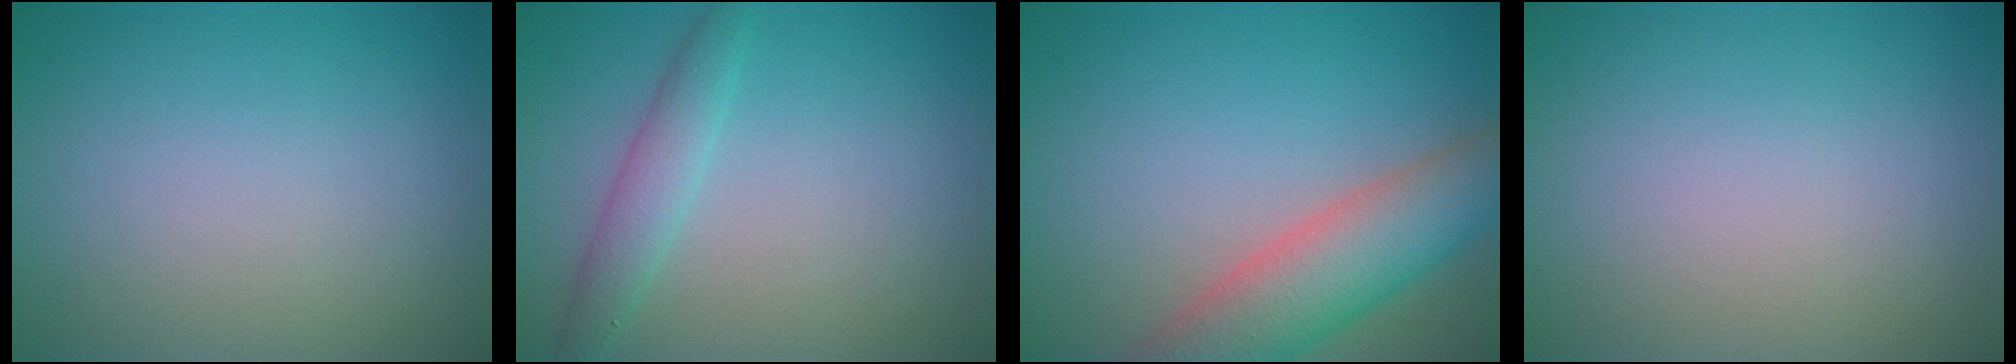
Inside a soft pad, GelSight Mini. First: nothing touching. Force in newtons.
{"total": 2.3, "press": 2.3, "slide": 0.0}
{"total": 7.1, "press": 7.0, "slide": 0.7}
{"total": 0.0}